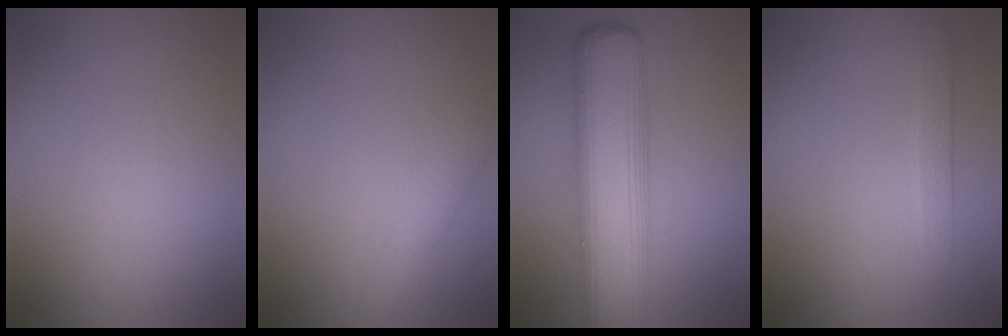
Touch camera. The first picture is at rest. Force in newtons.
{"total": 2.5, "press": 2.5, "slide": 0.2}
{"total": 10.0, "press": 10.0, "slide": 0.3}
{"total": 1.5, "press": 1.5, "slide": 0.1}